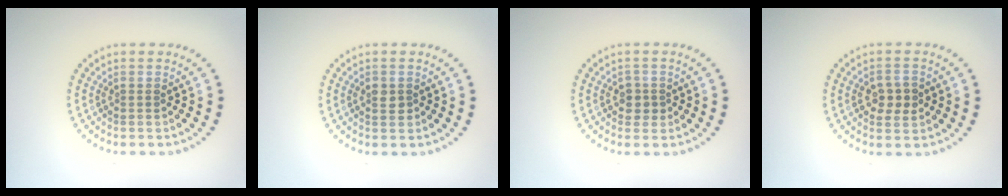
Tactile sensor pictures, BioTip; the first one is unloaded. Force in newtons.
{"total": 1.3, "press": 1.3, "slide": 0.1}
{"total": 1.7, "press": 1.6, "slide": 0.6}
{"total": 2.7, "press": 2.7, "slide": 0.1}